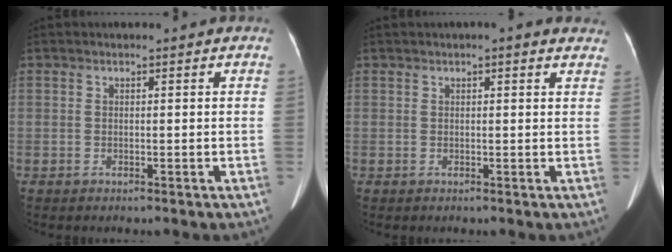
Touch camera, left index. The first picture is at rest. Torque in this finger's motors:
{"motor_torque": [0.07, -0.16, 0.01, 0.03]}